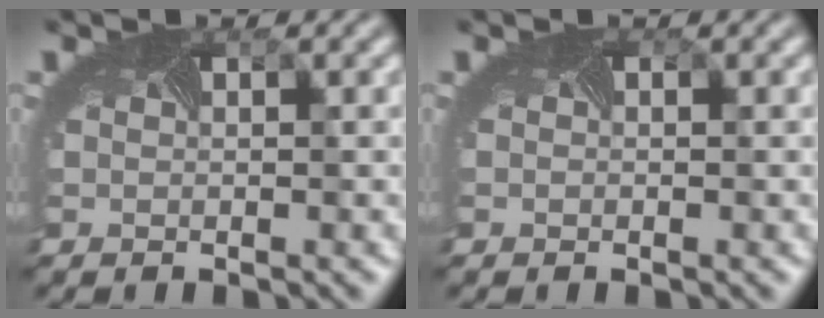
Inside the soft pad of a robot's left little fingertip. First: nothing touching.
{"total": 0.0}